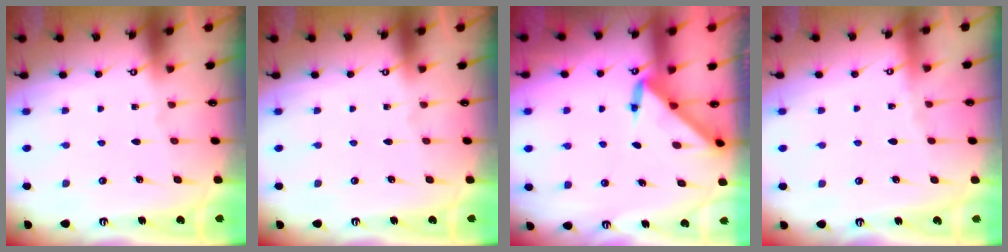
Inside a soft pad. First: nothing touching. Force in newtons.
{"total": 0.0}
{"total": 5.0, "press": 4.9, "slide": 0.4}
{"total": 1.6, "press": 1.6, "slide": 0.4}